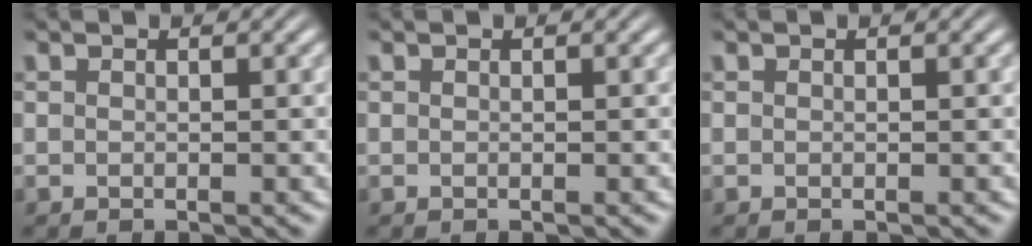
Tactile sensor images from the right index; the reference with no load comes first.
{"total": 0.0}
{"total": 0.0}